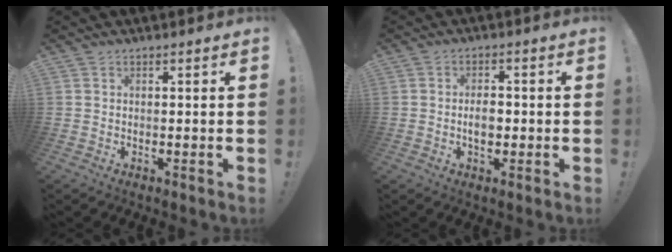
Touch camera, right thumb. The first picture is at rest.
{"total": 4.4, "force": [-0.9, 2.7, 3.3], "torque": [-0.036, 0.002, -0.020]}